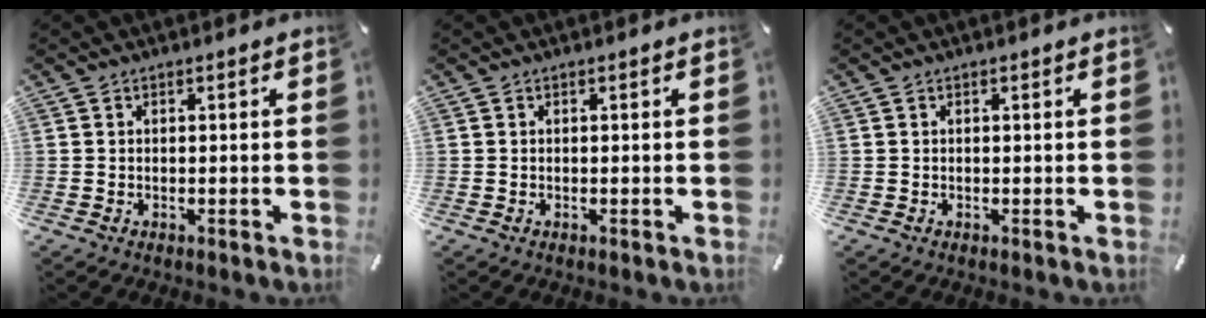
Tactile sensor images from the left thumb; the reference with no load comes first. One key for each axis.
{"total": 0.0}
{"total": 0.0}